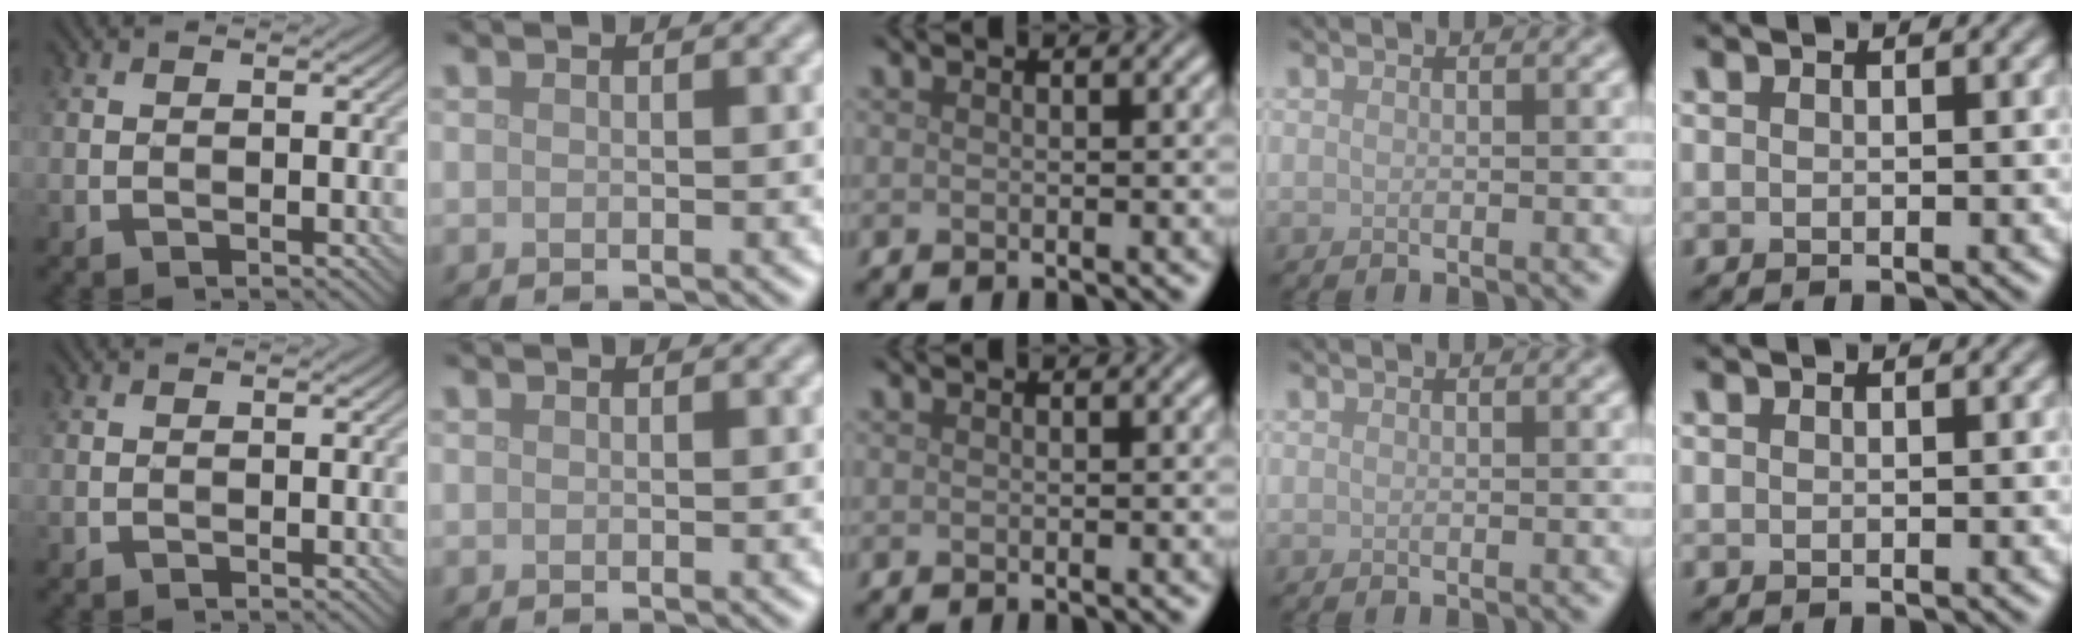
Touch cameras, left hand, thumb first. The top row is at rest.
{}